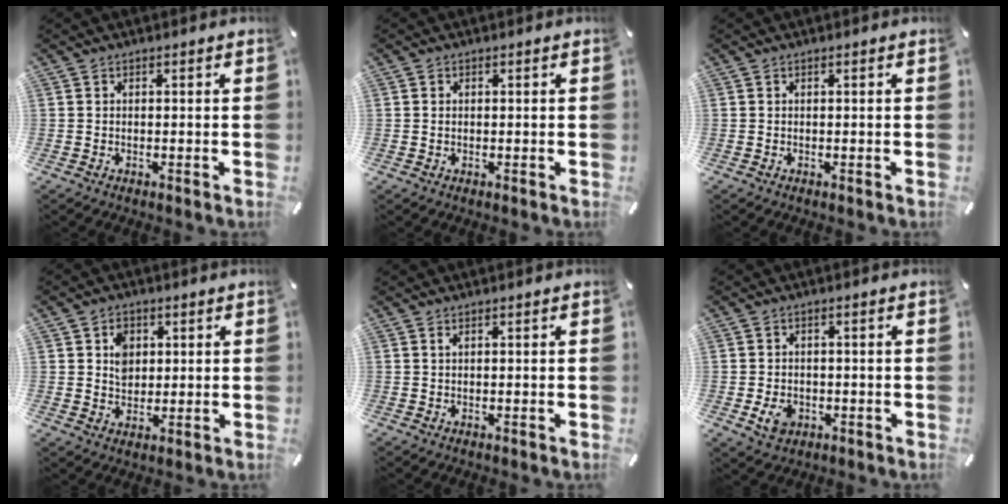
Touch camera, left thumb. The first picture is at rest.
{"total": 0.7, "force": [0.0, 0.5, 0.5], "torque": [-0.010, 0.003, -0.001]}
{"total": 0.0}
{"total": 5.1, "force": [1.3, 4.4, 2.2], "torque": [-0.030, -0.001, 0.019]}
{"total": 0.5, "force": [0.2, 0.0, 0.5], "torque": [-0.008, -0.001, 0.004]}
{"total": 4.6, "force": [-1.3, 3.5, 2.6], "torque": [-0.048, -0.001, -0.024]}